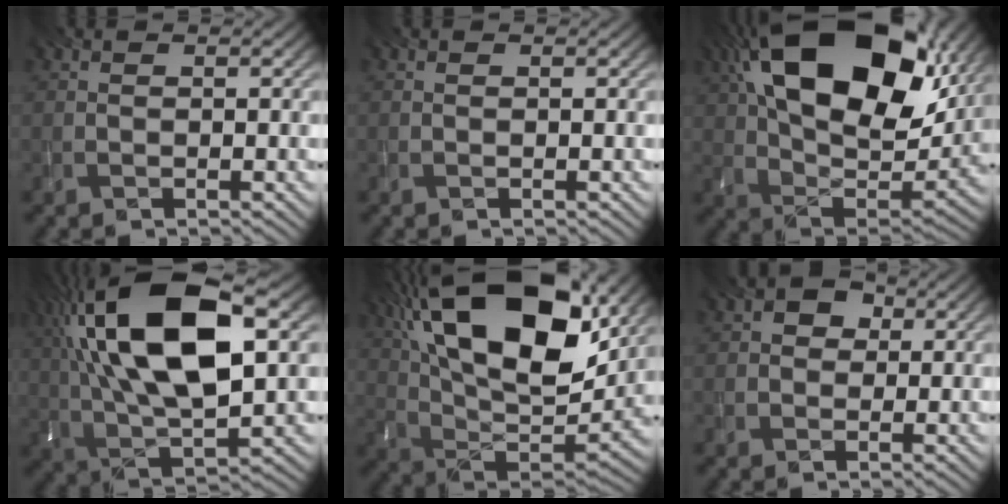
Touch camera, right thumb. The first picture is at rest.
{"total": 0.0}
{"total": 21.6, "force": [8.8, 12.2, 15.5], "torque": [-0.297, 0.031, 0.141]}
{"total": 20.0, "force": [6.2, 8.9, 16.8], "torque": [-0.344, 0.043, 0.094]}
{"total": 21.7, "force": [9.6, 10.5, 16.4], "torque": [-0.322, 0.046, 0.147]}
{"total": 3.1, "force": [0.6, 2.7, 1.5], "torque": [-0.023, 0.010, -0.003]}